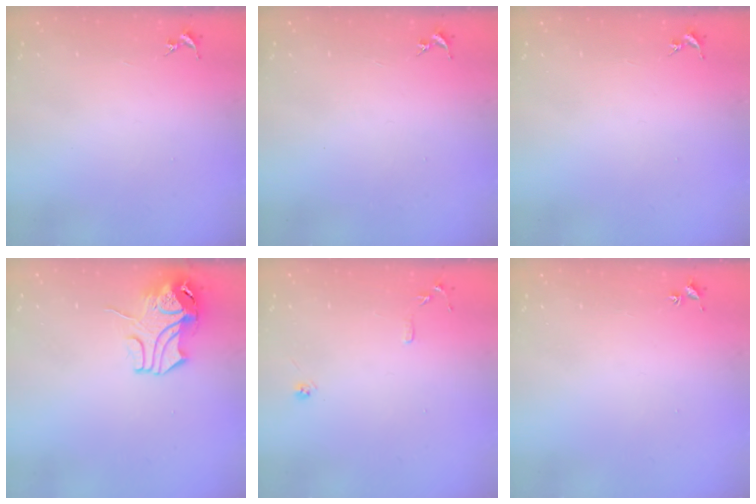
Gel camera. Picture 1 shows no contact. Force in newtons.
{"total": 0.0}
{"total": 0.0}
{"total": 10.8, "press": 10.7, "slide": 1.3}
{"total": 7.9, "press": 7.9, "slide": 0.8}
{"total": 1.8, "press": 1.8, "slide": 0.2}